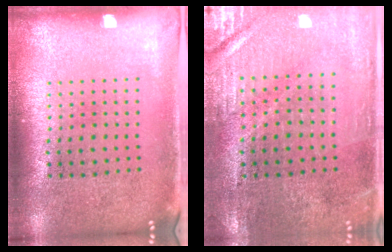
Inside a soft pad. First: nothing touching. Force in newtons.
{"total": 0.7, "press": 0.6, "slide": 0.2}